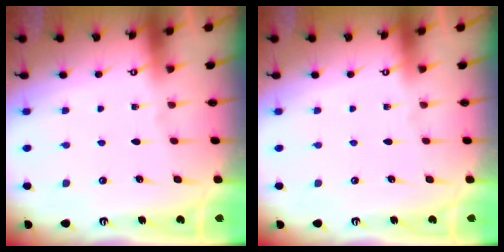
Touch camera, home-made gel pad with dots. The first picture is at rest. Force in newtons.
{"total": 0.0}